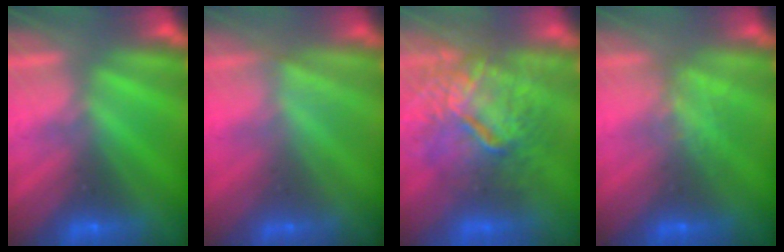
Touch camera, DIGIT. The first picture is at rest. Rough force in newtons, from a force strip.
{"total": 1.5}
{"total": 7.4}
{"total": 1.2}